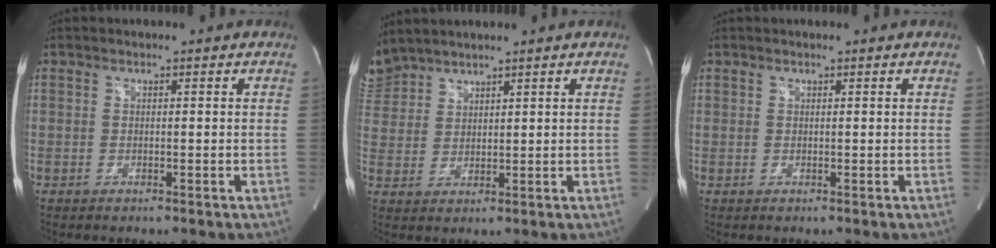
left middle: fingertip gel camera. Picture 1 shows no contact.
{"total": 5.3, "force": [5.1, 1.4, 0.2], "torque": [-0.016, 0.017, 0.111]}
{"total": 0.5, "force": [0.3, 0.4, 0.0], "torque": [0.000, 0.004, 0.006]}